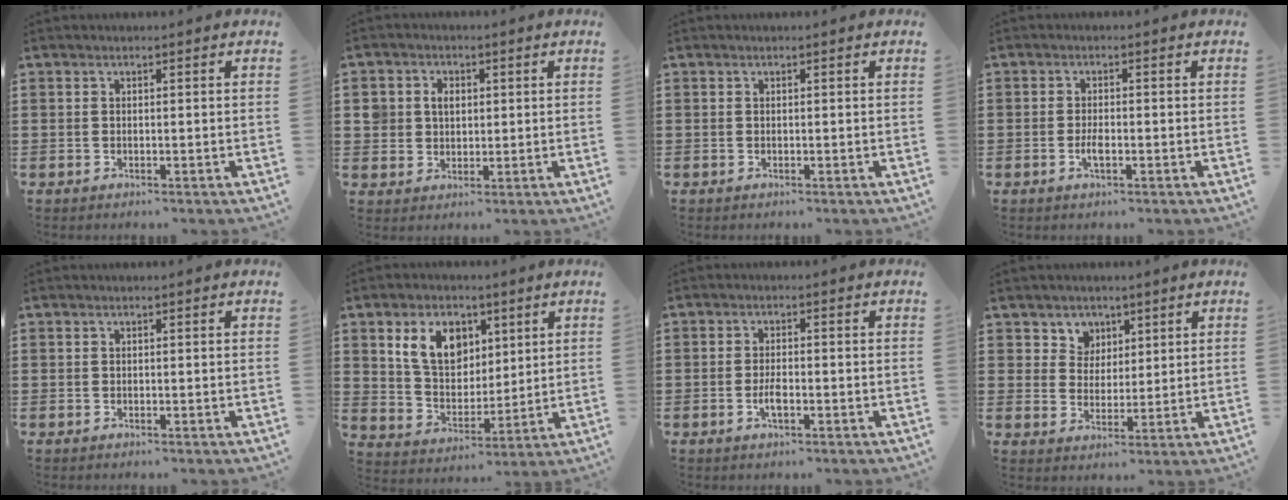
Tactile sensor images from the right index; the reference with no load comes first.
{"total": 3.7, "force": [0.8, 3.3, 1.5], "torque": [-0.043, 0.014, 0.013]}
{"total": 0.0}
{"total": 2.3, "force": [-0.8, 0.6, 2.1], "torque": [-0.047, -0.005, -0.017]}
{"total": 0.0}
{"total": 8.5, "force": [3.7, 5.9, 4.8], "torque": [-0.106, 0.014, 0.067]}
{"total": 2.9, "force": [-1.1, 0.7, 2.6], "torque": [-0.054, -0.003, -0.021]}
{"total": 4.2, "force": [2.3, 3.5, 0.0], "torque": [-0.025, 0.007, 0.043]}